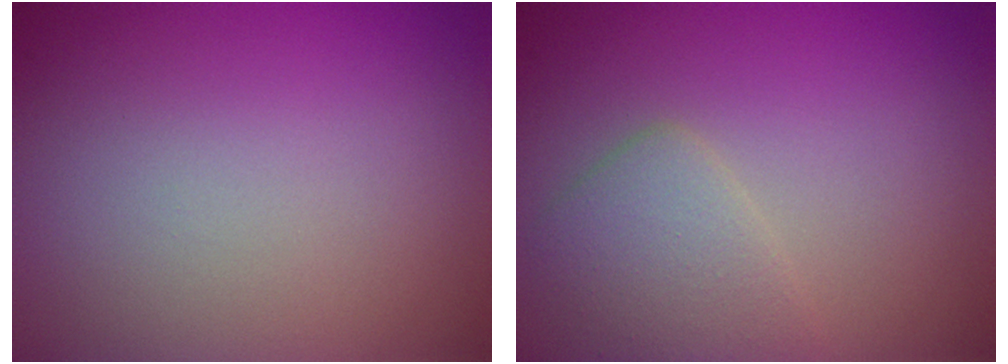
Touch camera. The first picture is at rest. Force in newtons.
{"total": 2.8, "press": 2.8, "slide": 0.2}